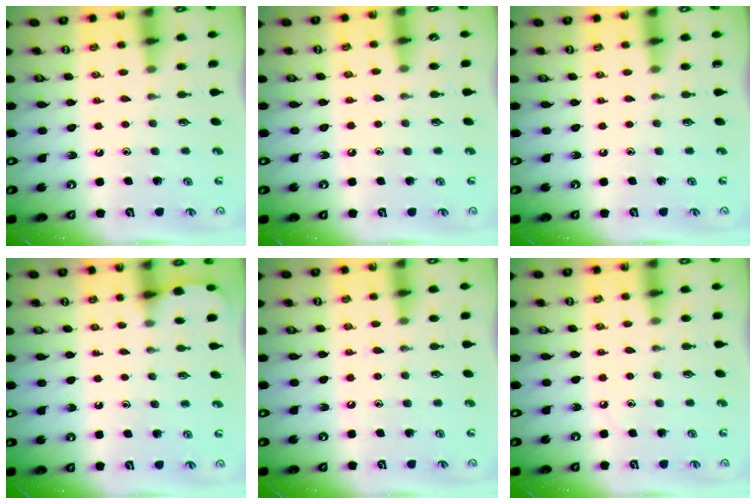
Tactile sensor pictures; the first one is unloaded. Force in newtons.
{"total": 3.6, "press": 3.5, "slide": 0.6}
{"total": 0.0}
{"total": 2.6, "press": 2.6, "slide": 0.2}
{"total": 7.6, "press": 7.6, "slide": 0.8}
{"total": 3.7, "press": 3.6, "slide": 0.6}